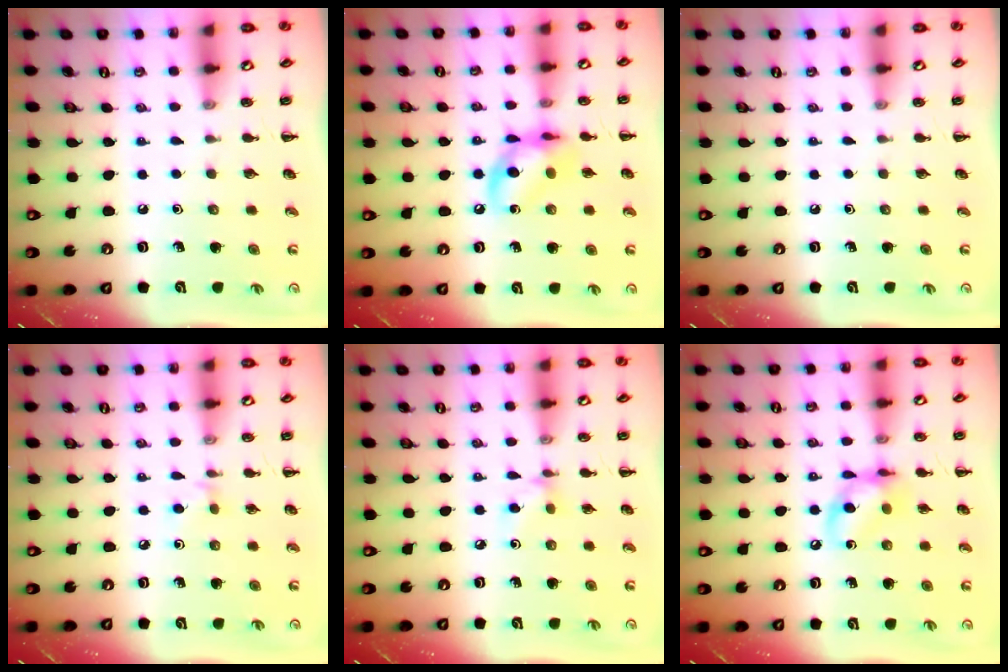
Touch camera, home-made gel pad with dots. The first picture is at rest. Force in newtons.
{"total": 12.6, "press": 12.4, "slide": 2.2}
{"total": 0.0}
{"total": 2.9, "press": 2.7, "slide": 1.2}
{"total": 3.9, "press": 3.8, "slide": 0.8}
{"total": 10.4, "press": 10.3, "slide": 1.4}